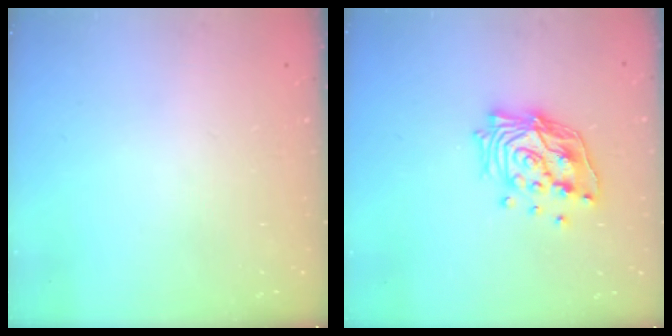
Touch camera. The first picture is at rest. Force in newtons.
{"total": 16.0, "press": 15.8, "slide": 2.3}